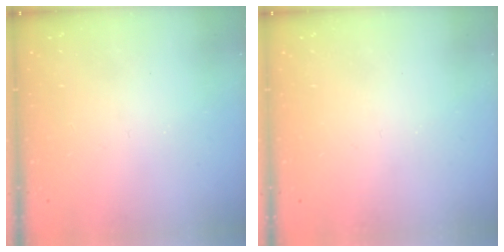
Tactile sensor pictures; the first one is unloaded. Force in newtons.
{"total": 0.0}